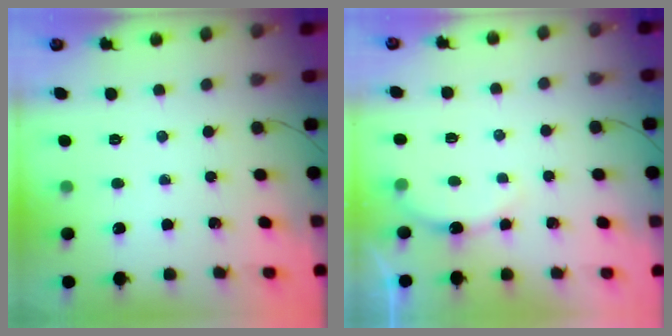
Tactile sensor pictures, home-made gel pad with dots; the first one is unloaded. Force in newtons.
{"total": 3.9, "press": 3.7, "slide": 1.2}